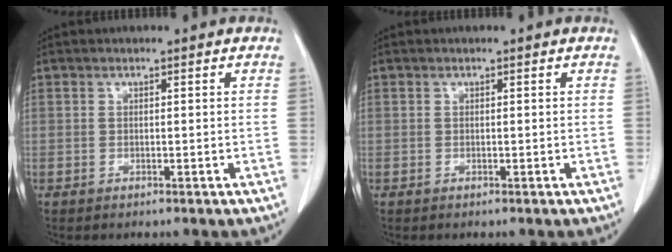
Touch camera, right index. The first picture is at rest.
{"total": 0.0}